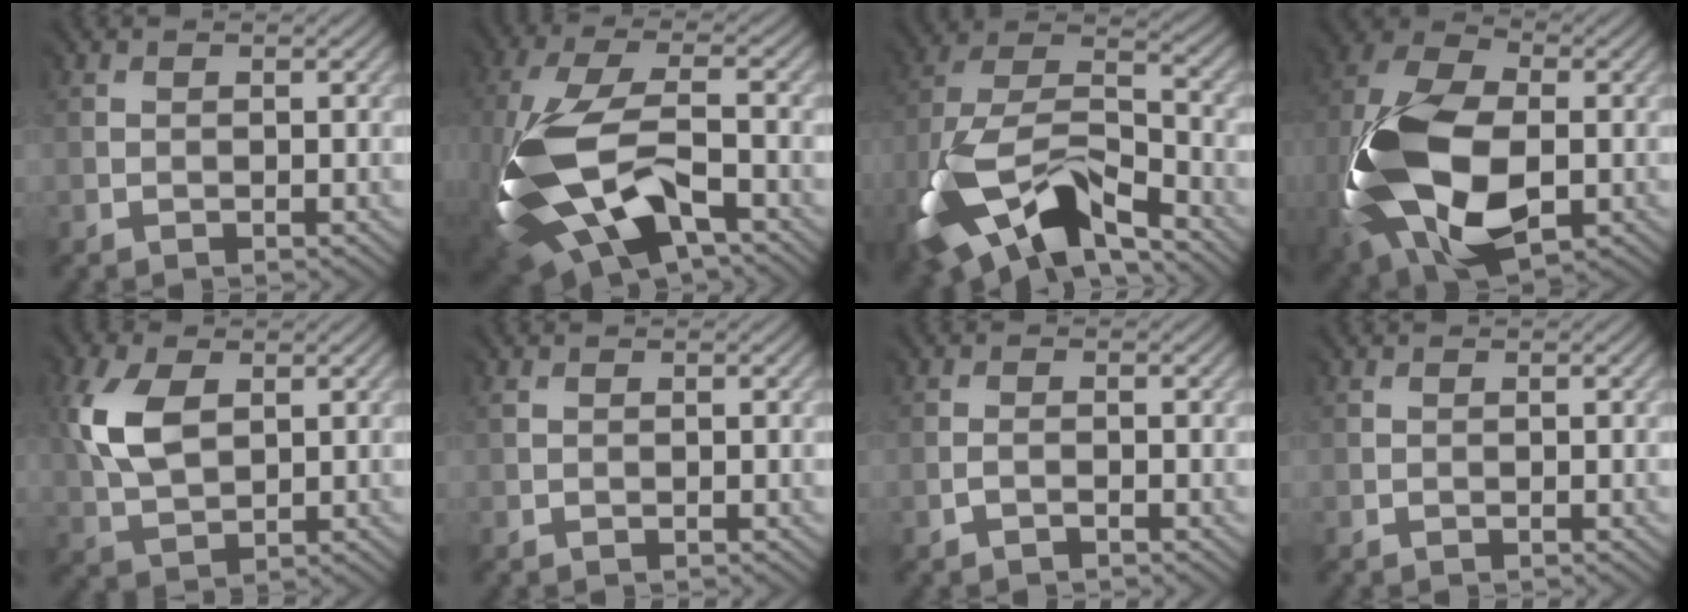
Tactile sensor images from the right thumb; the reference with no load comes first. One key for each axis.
{"total": 13.1, "fx": -4.6, "fy": 6.2, "fz": 10.6, "tx": -0.266, "ty": -0.009, "tz": -0.089}
{"total": 15.3, "fx": -8.9, "fy": 7.0, "fz": 10.3, "tx": -0.238, "ty": -0.036, "tz": -0.173}
{"total": 16.1, "fx": -3.6, "fy": 9.7, "fz": 12.3, "tx": -0.287, "ty": -0.012, "tz": -0.074}
{"total": 7.8, "fx": 2.5, "fy": 4.9, "fz": 5.4, "tx": -0.156, "ty": 0.011, "tz": 0.048}
{"total": 1.0, "fx": 0.4, "fy": 0.6, "fz": 0.7, "tx": -0.014, "ty": -0.001, "tz": 0.010}
{"total": 0.9, "fx": -0.7, "fy": -0.4, "fz": -0.5, "tx": 0.007, "ty": 0.000, "tz": -0.014}
{"total": 0.0}